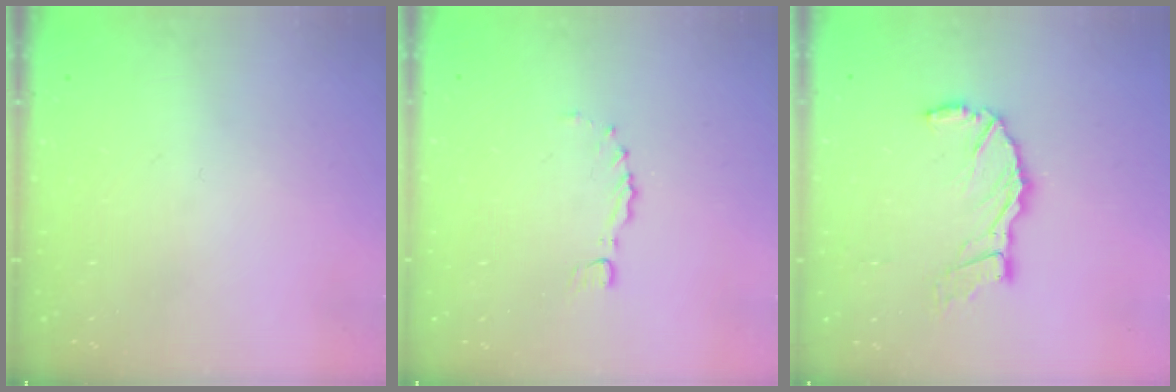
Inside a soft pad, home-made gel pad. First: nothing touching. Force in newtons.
{"total": 0.0}
{"total": 11.3, "press": 11.2, "slide": 1.4}